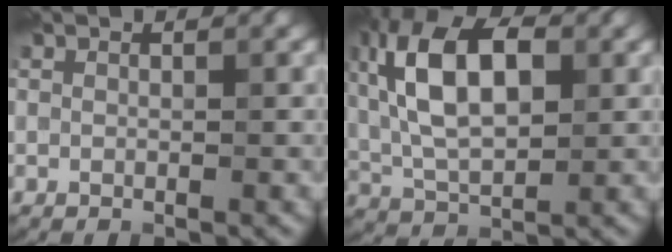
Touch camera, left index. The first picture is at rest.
{"total": 10.2, "force": [2.0, 5.2, 8.5], "torque": [-0.170, 0.020, 0.027]}